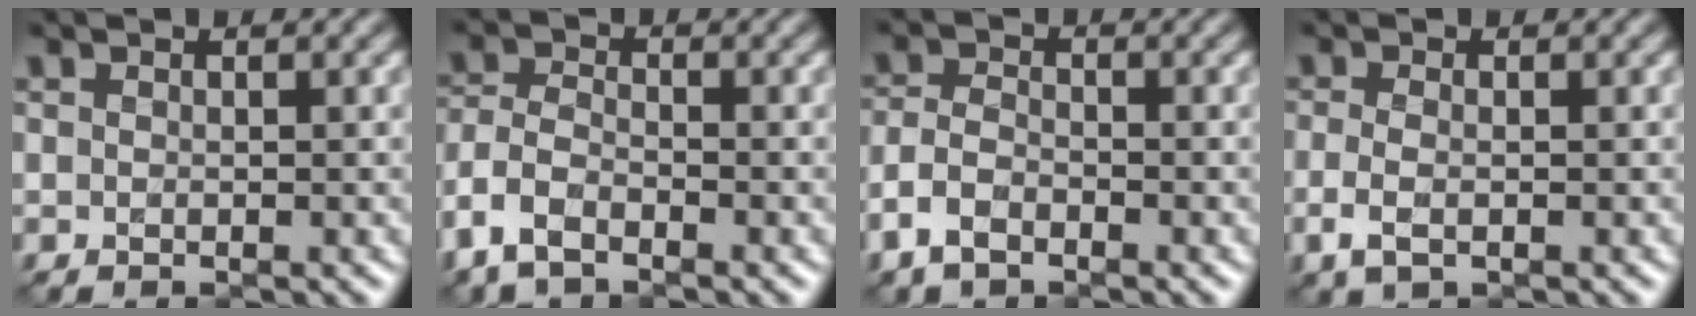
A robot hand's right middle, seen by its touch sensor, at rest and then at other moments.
{"total": 4.1, "force": [-2.7, 1.9, 2.4], "torque": [-0.054, -0.002, -0.067]}
{"total": 3.2, "force": [-2.0, 1.7, 1.8], "torque": [-0.038, 0.000, -0.050]}
{"total": 2.3, "force": [-0.8, 1.1, 1.8], "torque": [-0.046, -0.008, -0.020]}